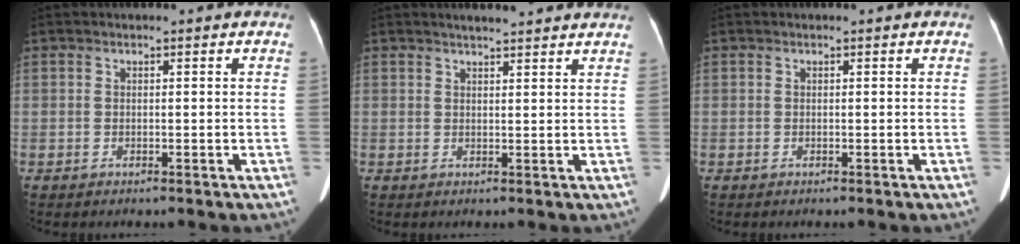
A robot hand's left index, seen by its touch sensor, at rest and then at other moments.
{"total": 6.6, "force": [6.0, 0.4, 2.6], "torque": [-0.036, 0.018, 0.068]}
{"total": 0.0}